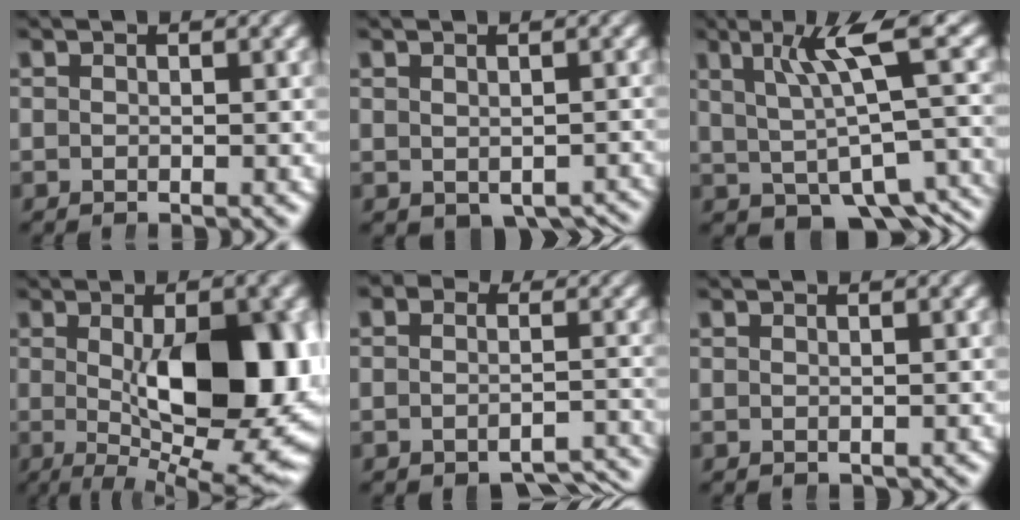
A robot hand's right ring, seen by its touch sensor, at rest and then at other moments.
{"total": 3.5, "force": [-2.9, 1.5, 1.5], "torque": [-0.011, -0.019, -0.026]}
{"total": 6.4, "force": [-2.1, 2.5, 5.5], "torque": [-0.062, -0.012, -0.016]}
{"total": 13.5, "force": [-0.2, 5.0, 12.5], "torque": [-0.172, -0.012, 0.011]}
{"total": 5.0, "force": [-4.3, 2.2, 1.5], "torque": [-0.018, -0.020, -0.060]}
{"total": 0.0}